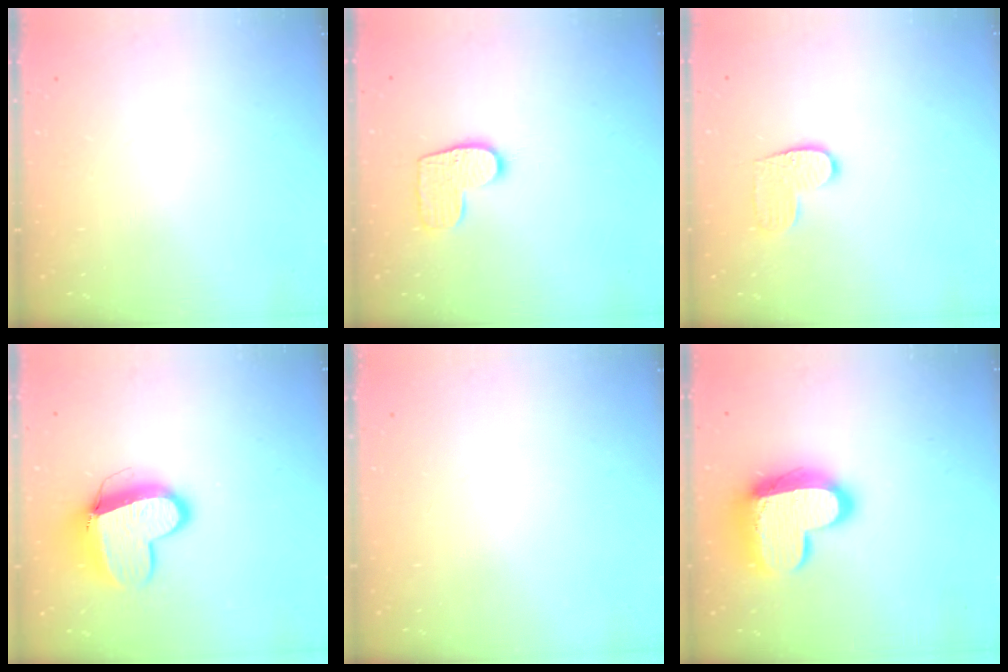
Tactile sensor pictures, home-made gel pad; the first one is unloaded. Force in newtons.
{"total": 9.2, "press": 9.2, "slide": 0.3}
{"total": 6.4, "press": 6.4, "slide": 0.3}
{"total": 12.4, "press": 12.3, "slide": 1.7}
{"total": 0.0}
{"total": 15.7, "press": 15.7, "slide": 1.2}